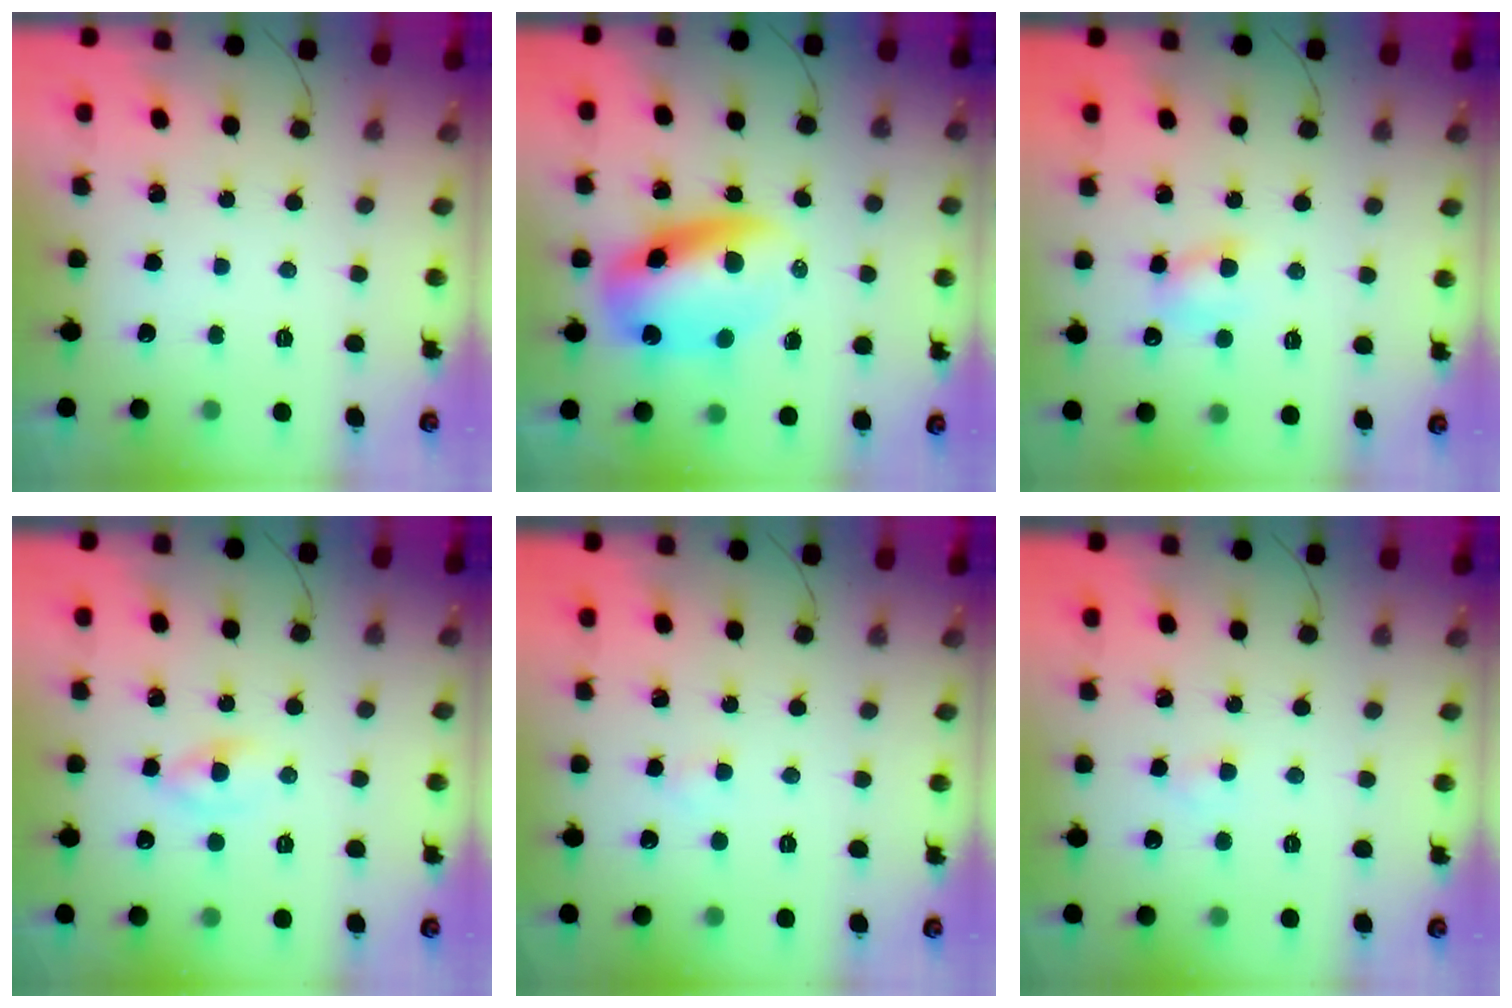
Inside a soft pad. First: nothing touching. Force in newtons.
{"total": 13.7, "press": 13.2, "slide": 3.5}
{"total": 5.4, "press": 5.2, "slide": 1.5}
{"total": 1.7, "press": 1.4, "slide": 0.8}
{"total": 1.3, "press": 1.1, "slide": 0.7}
{"total": 2.2, "press": 2.1, "slide": 0.8}